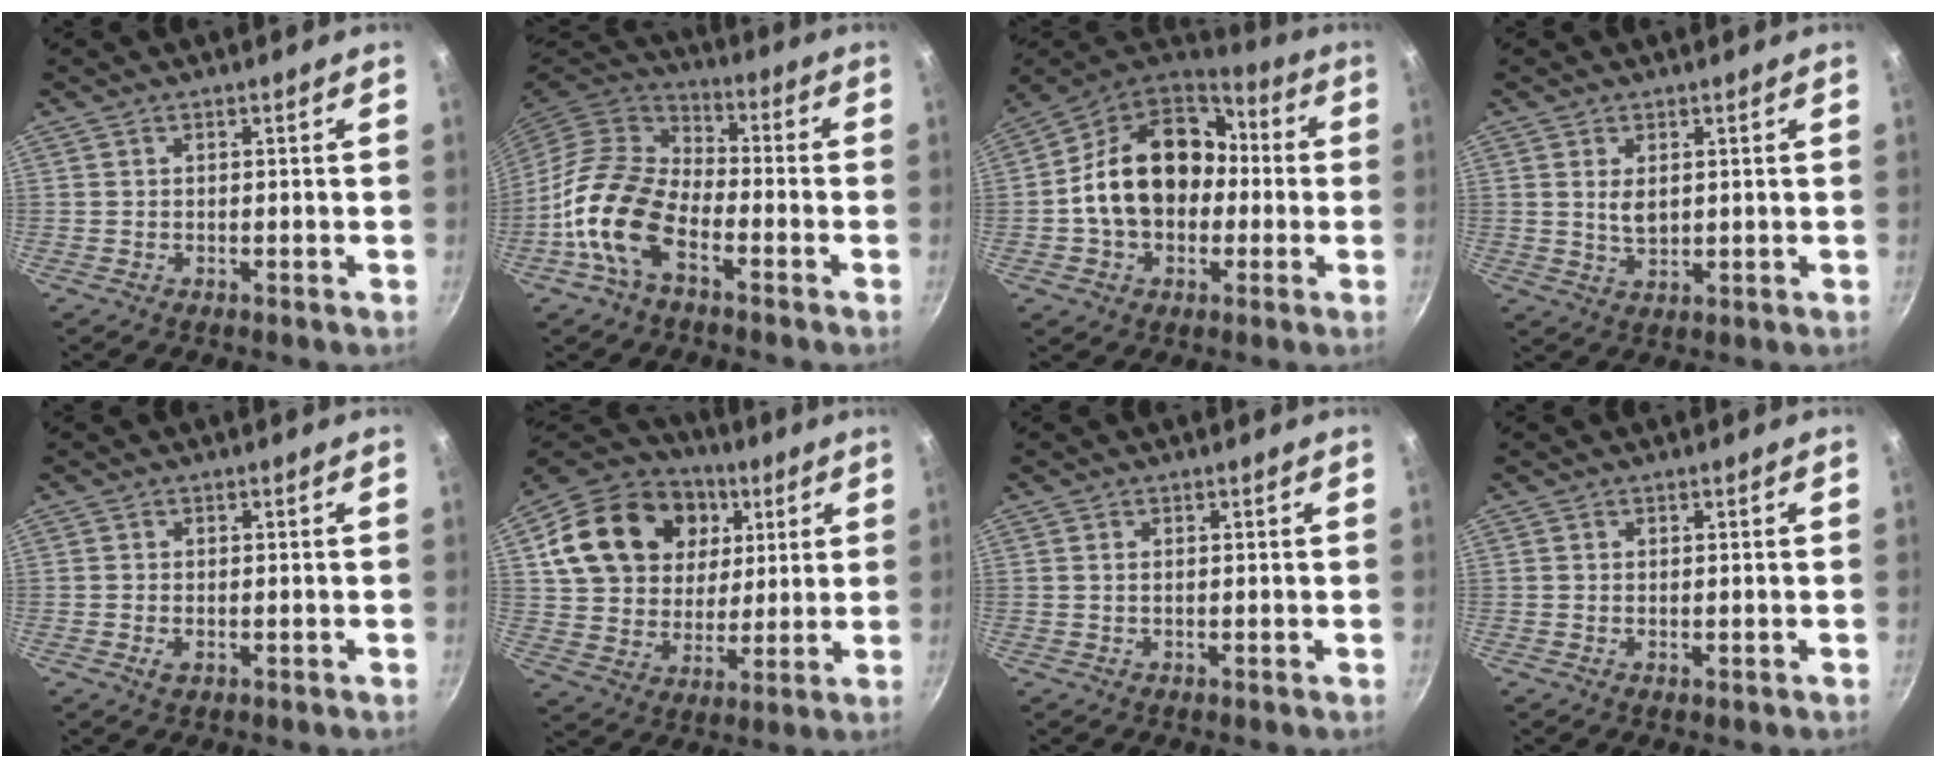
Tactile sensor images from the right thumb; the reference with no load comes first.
{"total": 14.8, "force": [-6.3, 8.3, 10.6], "torque": [-0.190, 0.048, -0.139]}
{"total": 20.1, "force": [-0.2, 15.1, 13.3], "torque": [-0.203, 0.053, -0.009]}
{"total": 3.8, "force": [1.0, 2.2, 2.9], "torque": [-0.050, -0.009, 0.022]}
{"total": 1.8, "force": [-0.5, 1.1, 1.3], "torque": [-0.025, -0.003, -0.008]}
{"total": 23.0, "force": [7.5, 17.6, 12.8], "torque": [-0.214, 0.007, 0.132]}
{"total": 0.8, "force": [0.2, 0.5, 0.7], "torque": [-0.011, 0.001, 0.003]}
{"total": 0.0}